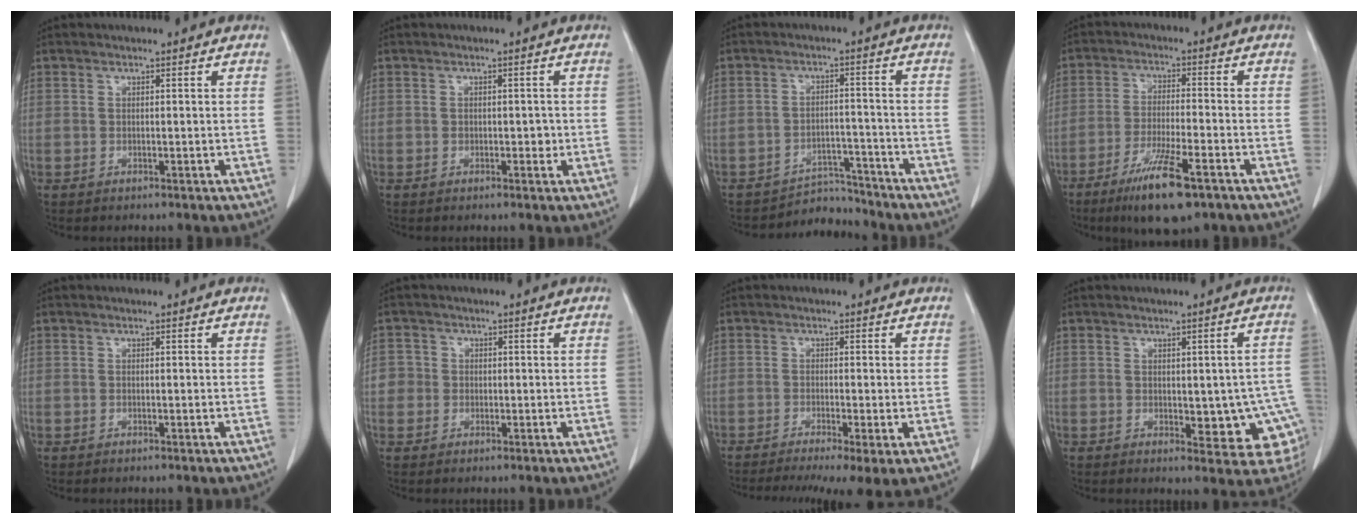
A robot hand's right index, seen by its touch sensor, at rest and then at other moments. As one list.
[{"total": 1.5, "force": [-0.2, 1.0, 1.1], "torque": [-0.013, 0.001, -0.001]}, {"total": 4.9, "force": [-4.5, 1.0, -1.5], "torque": [0.032, 0.023, -0.070]}, {"total": 10.3, "force": [-6.2, 1.4, 8.0], "torque": [-0.147, -0.022, -0.104]}, {"total": 0.0}, {"total": 2.7, "force": [-0.2, 2.7, 0.2], "torque": [0.012, 0.010, -0.007]}, {"total": 9.0, "force": [-5.9, 1.3, 6.7], "torque": [-0.097, -0.012, -0.095]}, {"total": 9.8, "force": [-1.7, 4.5, 8.6], "torque": [-0.083, 0.004, -0.010]}]